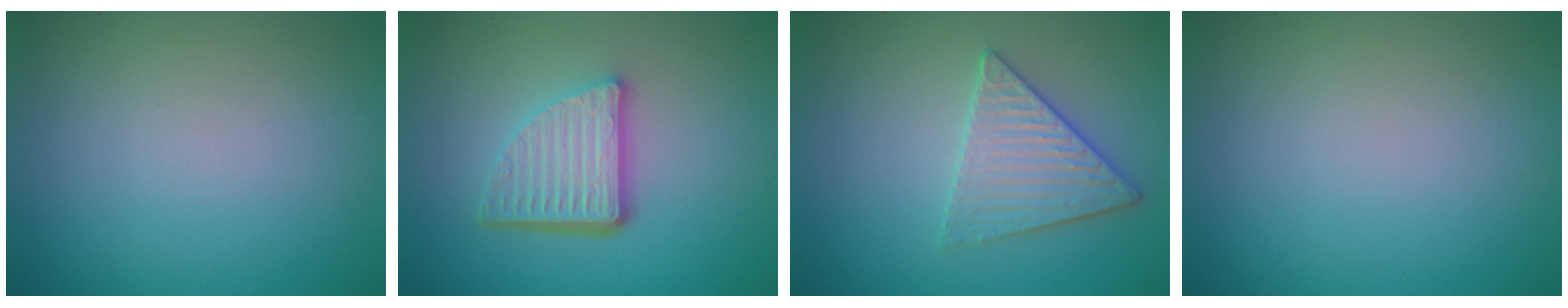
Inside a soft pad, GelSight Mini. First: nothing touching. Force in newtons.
{"total": 5.4, "press": 3.7, "slide": 3.9}
{"total": 3.4, "press": 3.4, "slide": 0.3}
{"total": 0.0}